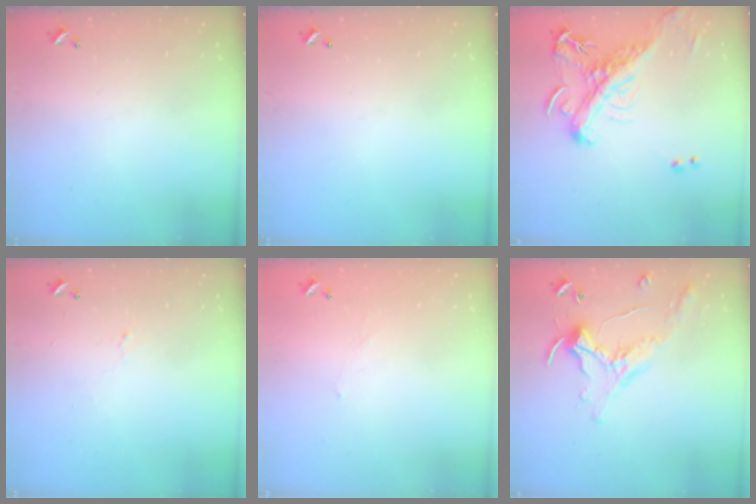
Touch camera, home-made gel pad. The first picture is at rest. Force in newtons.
{"total": 0.0}
{"total": 3.5, "press": 3.4, "slide": 1.0}
{"total": 0.7, "press": 0.4, "slide": 0.6}
{"total": 6.0, "press": 6.0, "slide": 0.9}
{"total": 0.0}